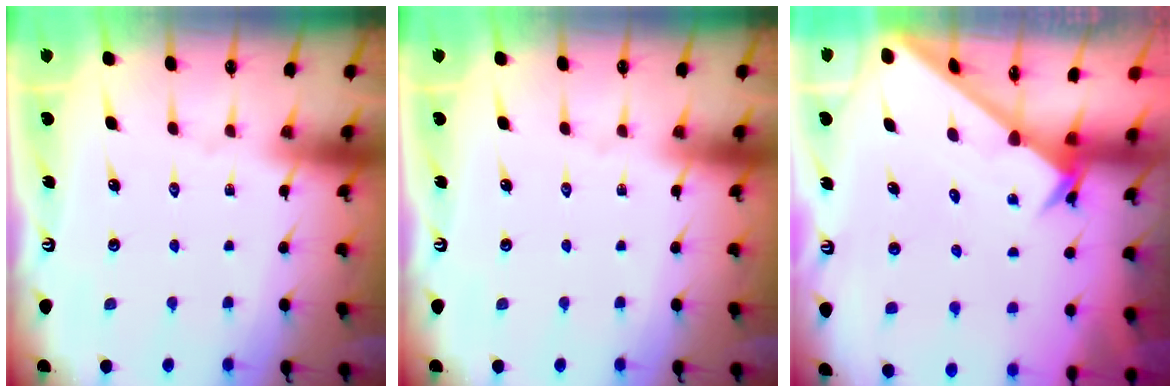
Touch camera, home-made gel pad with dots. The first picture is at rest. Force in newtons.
{"total": 0.0}
{"total": 2.6, "press": 2.6, "slide": 0.2}